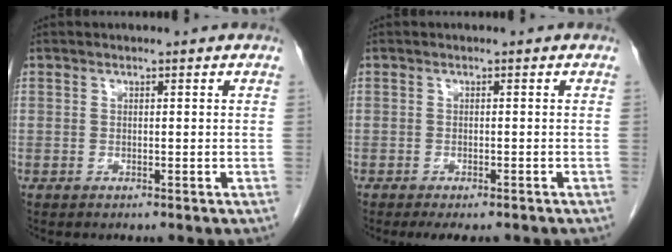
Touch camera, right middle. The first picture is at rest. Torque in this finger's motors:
{"motor_torque": [0.09, -0.38, 0.01, 0.02]}